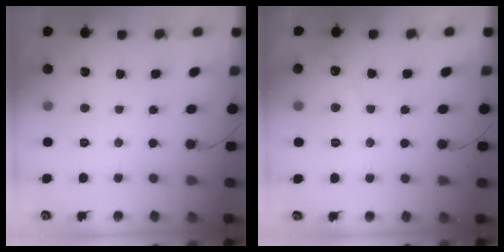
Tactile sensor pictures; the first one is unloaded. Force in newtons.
{"total": 3.1, "press": 3.1, "slide": 0.1}